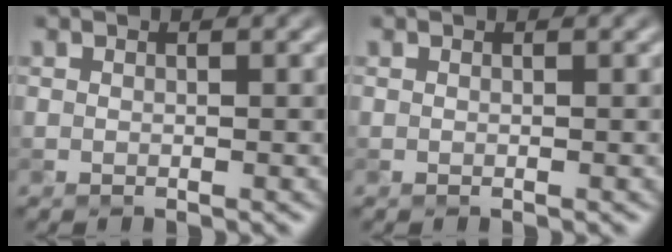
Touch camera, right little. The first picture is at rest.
{"total": 0.0}